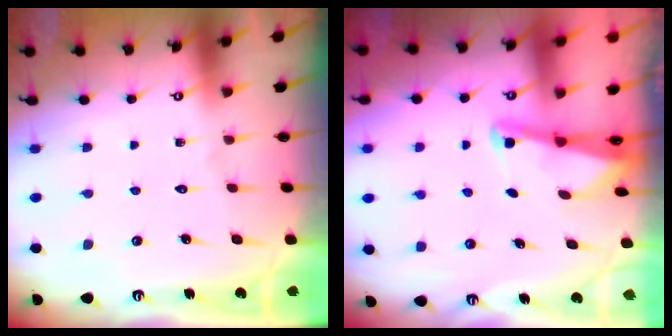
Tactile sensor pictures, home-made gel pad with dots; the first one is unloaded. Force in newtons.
{"total": 2.3, "press": 2.2, "slide": 0.3}